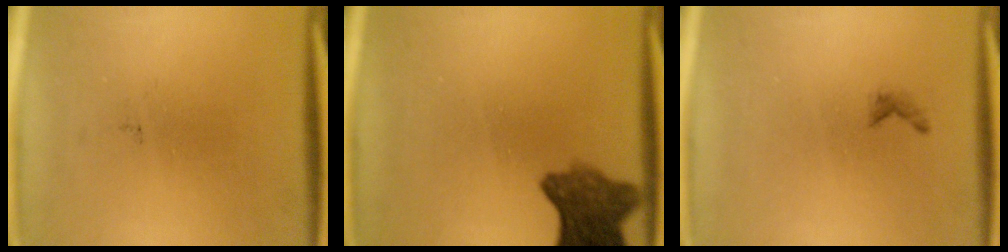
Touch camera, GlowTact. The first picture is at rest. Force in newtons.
{"total": 7.7}
{"total": 0.6}